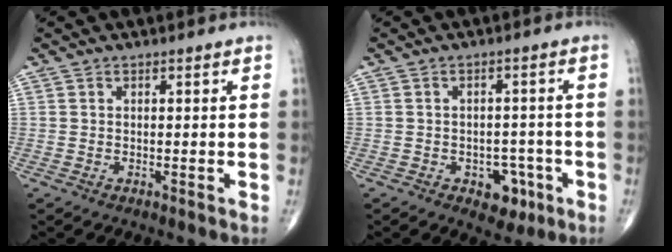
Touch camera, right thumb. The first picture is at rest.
{"total": 5.8, "force": [-2.6, 3.9, 3.4], "torque": [-0.014, 0.020, -0.030]}